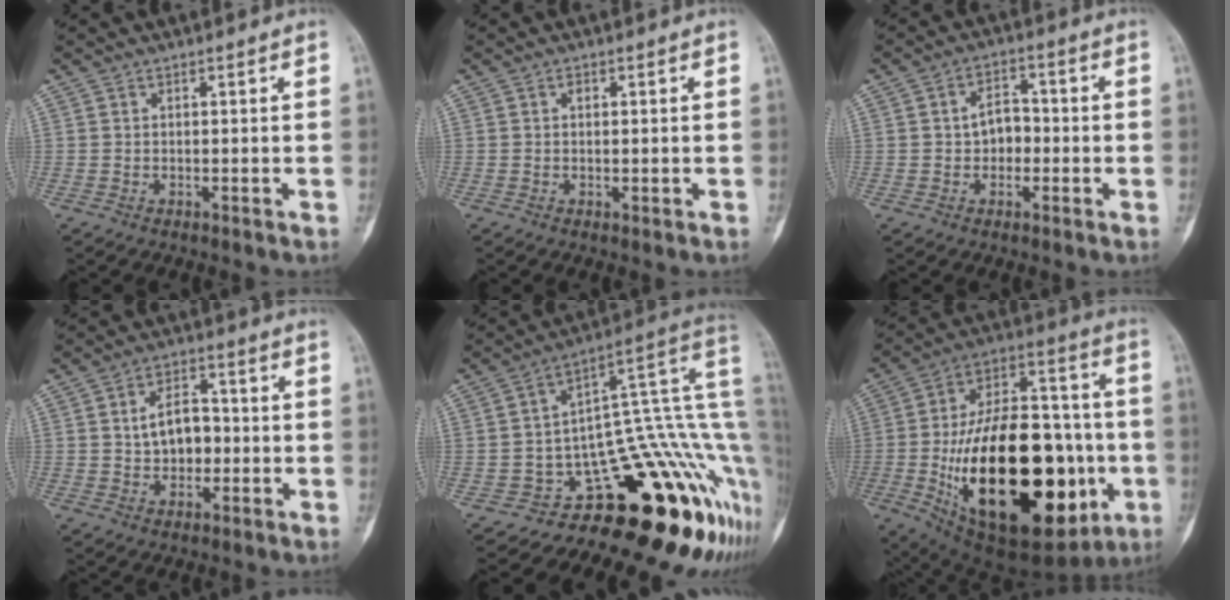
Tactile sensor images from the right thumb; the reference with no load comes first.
{"total": 1.4, "force": [0.7, 0.9, 0.9], "torque": [-0.009, -0.003, 0.011]}
{"total": 5.2, "force": [-0.6, 3.9, 3.4], "torque": [-0.030, 0.015, -0.017]}
{"total": 7.8, "force": [0.0, 5.3, 5.8], "torque": [-0.066, 0.013, -0.002]}
{"total": 19.1, "force": [-7.6, 8.1, 15.5], "torque": [-0.059, 0.140, -0.099]}
{"total": 39.2, "force": [-8.2, 19.2, 33.2], "torque": [-0.540, -0.001, -0.107]}